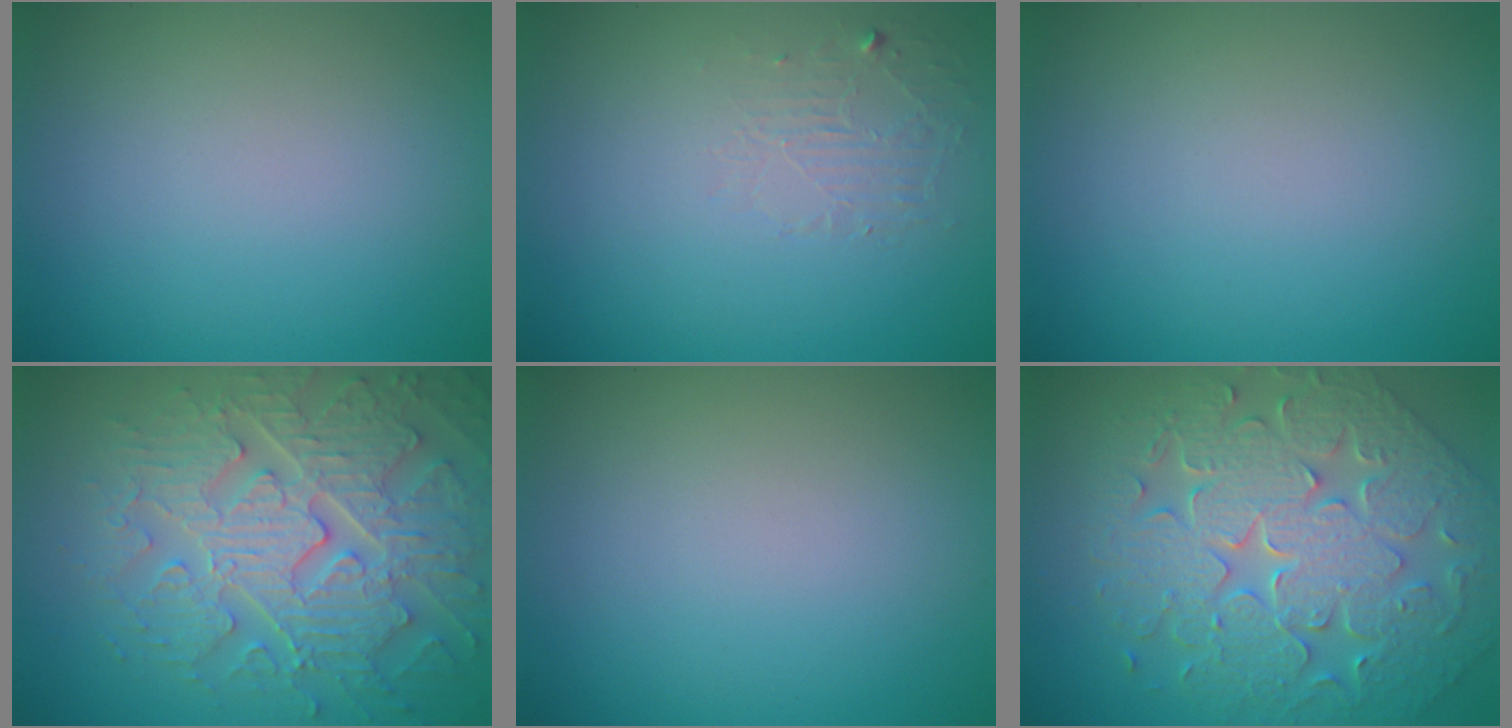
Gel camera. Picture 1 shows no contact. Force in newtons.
{"total": 1.4, "press": 0.1, "slide": 1.4}
{"total": 0.0}
{"total": 8.0, "press": 6.5, "slide": 4.7}
{"total": 0.0}
{"total": 8.5, "press": 6.9, "slide": 4.9}